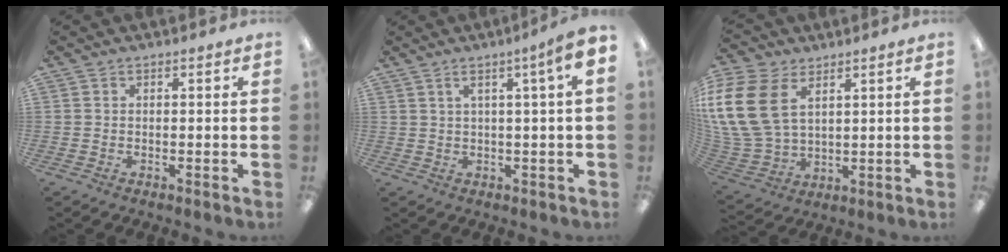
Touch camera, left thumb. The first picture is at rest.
{"total": 6.0, "force": [2.4, 0.8, 5.5], "torque": [-0.092, -0.002, 0.037]}
{"total": 17.6, "force": [6.2, 11.8, 11.5], "torque": [-0.272, -0.027, 0.113]}